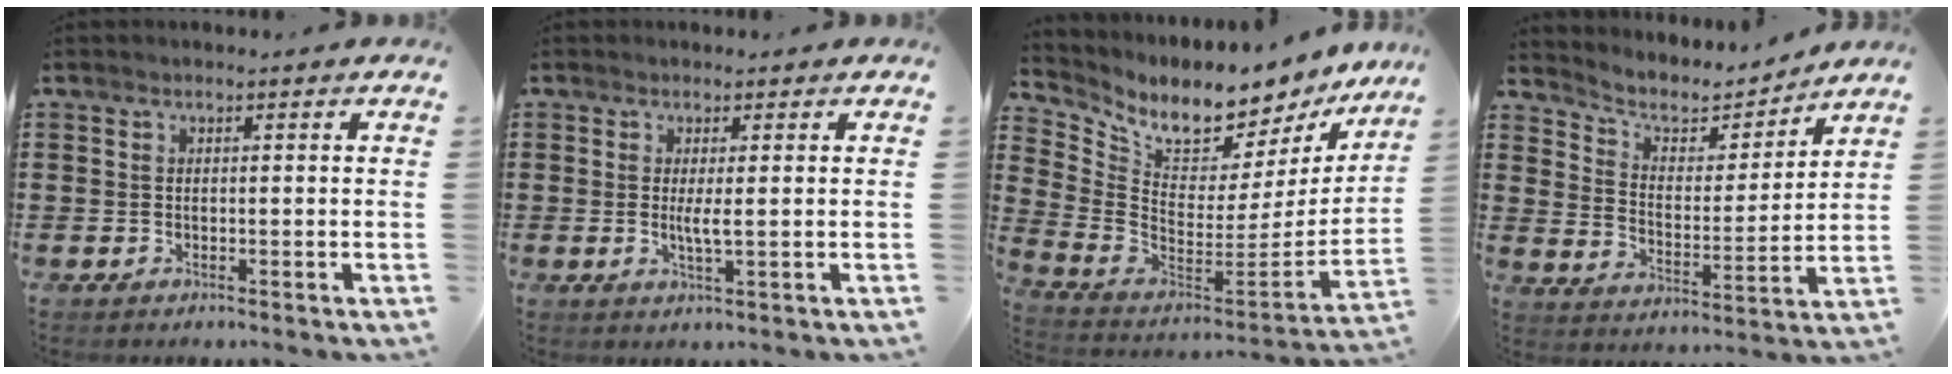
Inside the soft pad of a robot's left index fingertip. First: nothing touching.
{"total": 2.4, "force": [0.0, 0.3, 2.4], "torque": [-0.043, -0.004, -0.001]}
{"total": 6.4, "force": [5.9, 1.8, 1.9], "torque": [-0.071, -0.069, 0.097]}
{"total": 5.0, "force": [4.2, 2.2, 1.6], "torque": [-0.057, -0.024, 0.067]}